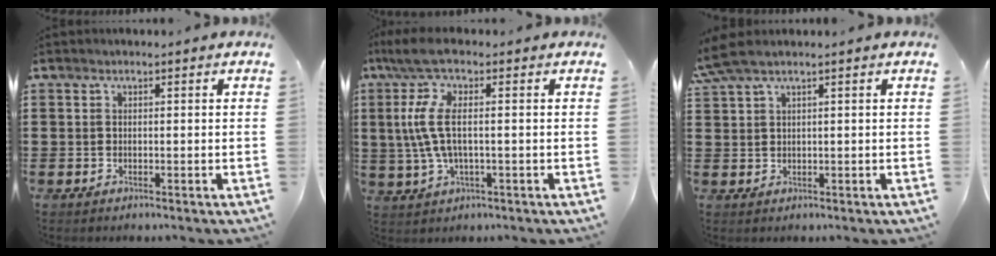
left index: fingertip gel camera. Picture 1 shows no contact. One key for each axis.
{"total": 8.5, "fx": 0.1, "fy": 1.6, "fz": 8.3, "tx": -0.204, "ty": -0.021, "tz": -0.010}
{"total": 3.1, "fx": 1.9, "fy": 0.4, "fz": 2.4, "tx": -0.058, "ty": -0.001, "tz": 0.031}